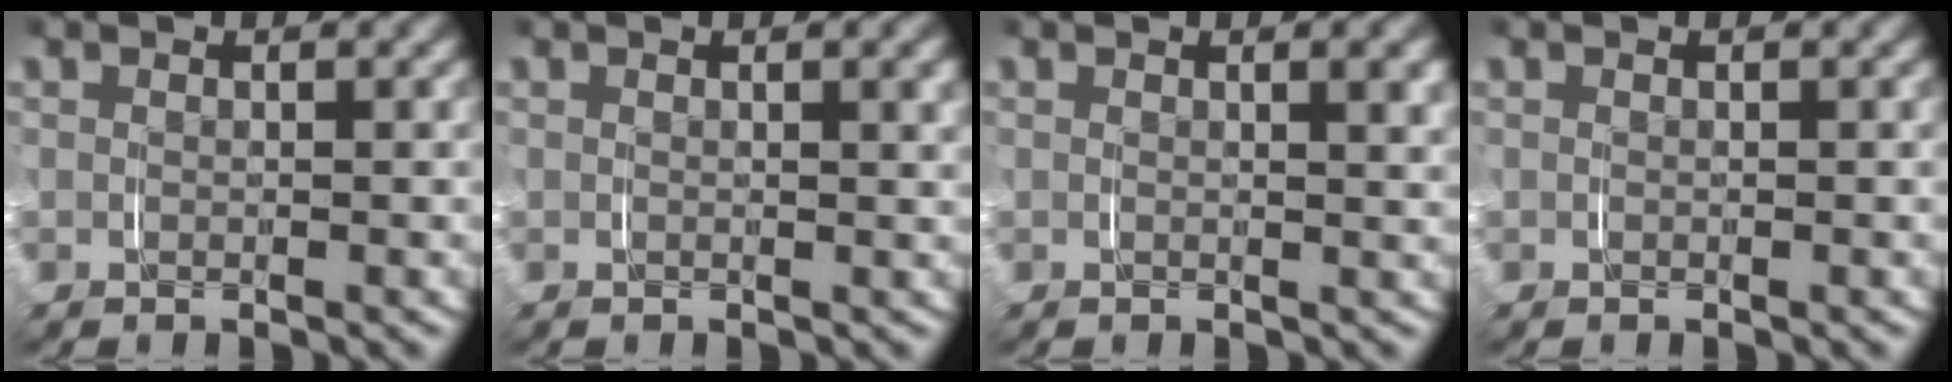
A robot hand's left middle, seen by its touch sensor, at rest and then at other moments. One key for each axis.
{"total": 0.7, "fx": 0.5, "fy": -0.4, "fz": 0.3, "tx": 0.000, "ty": 0.006, "tz": 0.008}
{"total": 1.0, "fx": 0.7, "fy": -0.4, "fz": 0.6, "tx": -0.002, "ty": 0.007, "tz": 0.011}
{"total": 0.0}